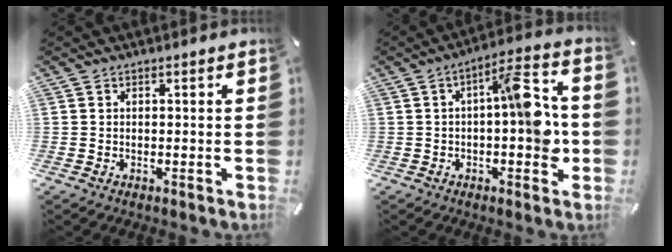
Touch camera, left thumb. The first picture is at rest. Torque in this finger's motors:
{"motor_torque": [1.50, 3.51, 0.91, -0.53, 0.33]}